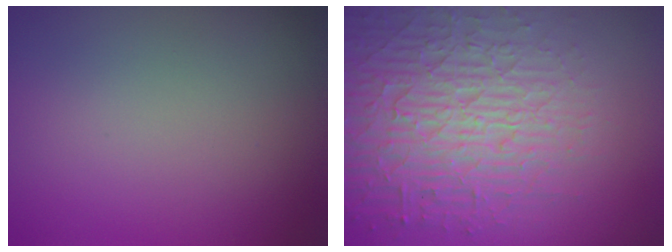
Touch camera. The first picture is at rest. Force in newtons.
{"total": 7.1, "press": 6.8, "slide": 1.8}